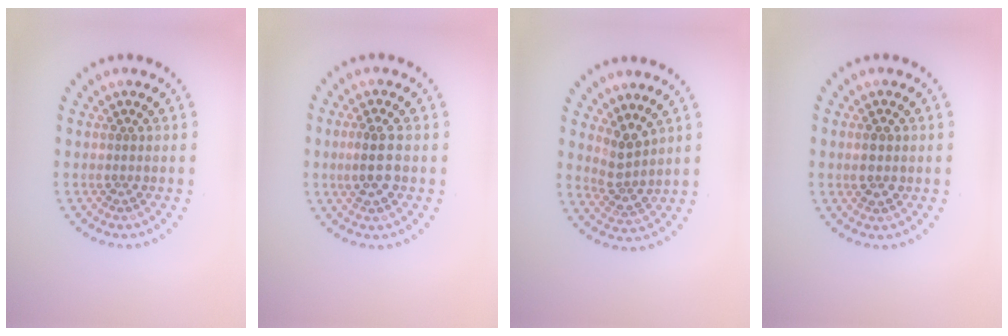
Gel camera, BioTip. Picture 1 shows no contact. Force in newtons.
{"total": 2.9, "press": 2.9, "slide": 0.7}
{"total": 2.8, "press": 2.1, "slide": 1.8}
{"total": 1.7, "press": 1.7, "slide": 0.2}